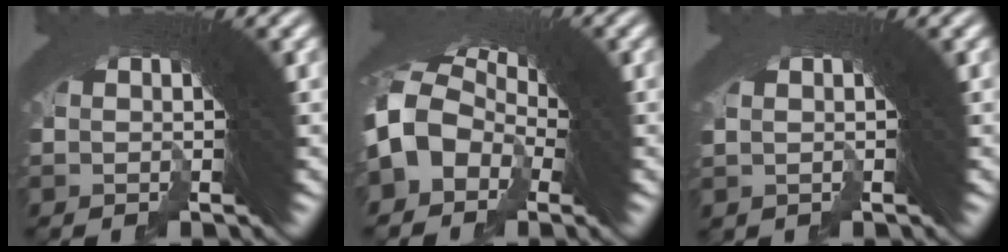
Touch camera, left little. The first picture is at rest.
{"total": 6.5, "force": [0.0, 5.2, 3.9], "torque": [-0.097, -0.008, -0.003]}
{"total": 0.7, "force": [0.5, -0.5, 0.1], "torque": [0.013, 0.006, 0.012]}